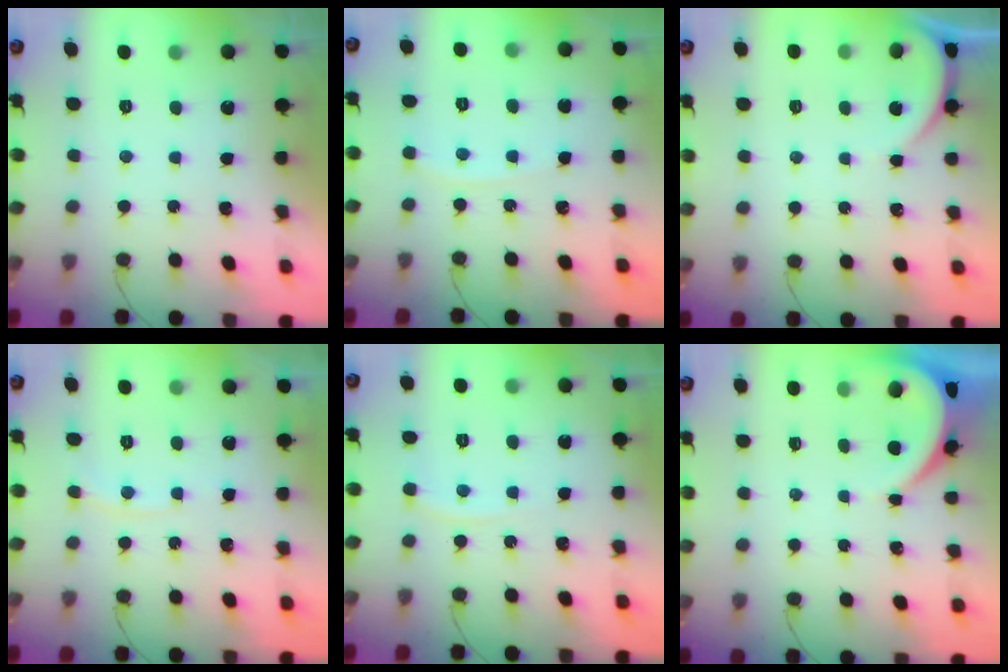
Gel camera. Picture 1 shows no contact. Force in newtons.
{"total": 3.1, "press": 3.1, "slide": 0.2}
{"total": 2.8, "press": 2.8, "slide": 0.3}
{"total": 4.7, "press": 4.6, "slide": 0.5}
{"total": 3.9, "press": 3.8, "slide": 0.5}
{"total": 3.5, "press": 3.4, "slide": 0.5}